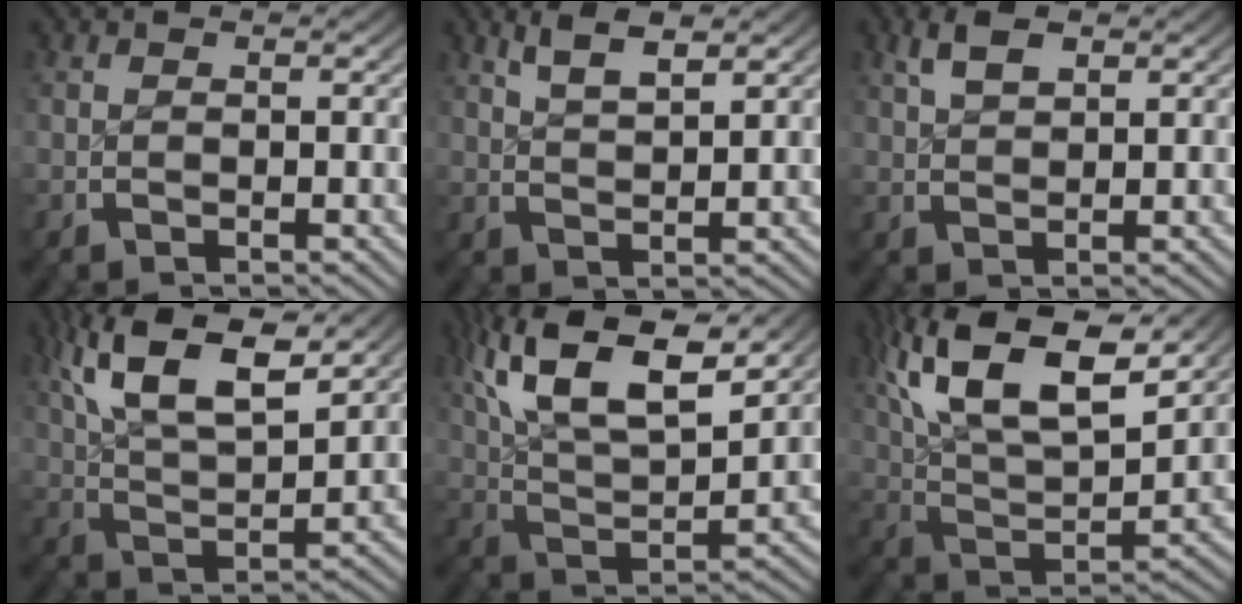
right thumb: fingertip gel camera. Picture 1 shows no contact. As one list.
[{"total": 4.1, "force": [3.3, 0.7, 2.3], "torque": [-0.038, 0.009, 0.064]}, {"total": 2.6, "force": [1.9, 0.9, 1.5], "torque": [-0.024, 0.006, 0.040]}, {"total": 10.5, "force": [4.1, 5.9, 7.7], "torque": [-0.159, -0.010, 0.069]}, {"total": 11.7, "force": [4.0, 6.9, 8.6], "torque": [-0.186, -0.016, 0.065]}, {"total": 12.9, "force": [4.1, 7.7, 9.5], "torque": [-0.205, -0.017, 0.067]}]